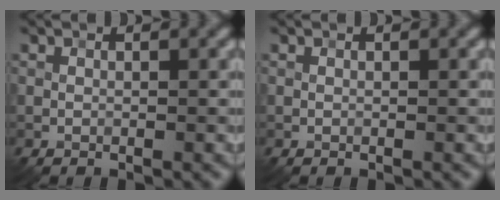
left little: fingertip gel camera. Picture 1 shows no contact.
{"total": 0.0}